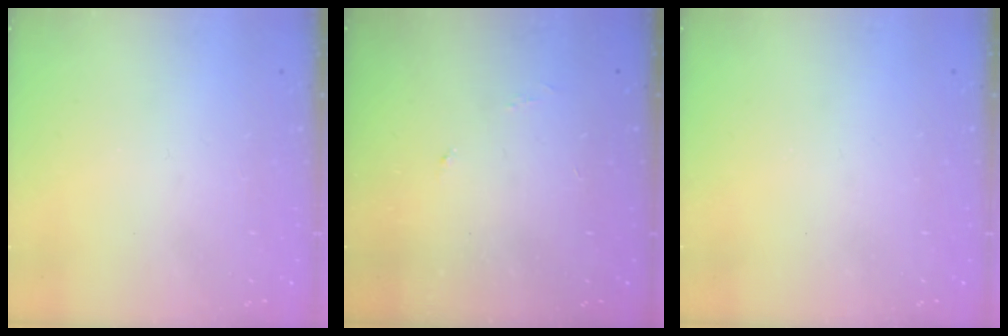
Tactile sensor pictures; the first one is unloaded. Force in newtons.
{"total": 3.1, "press": 3.1, "slide": 0.5}
{"total": 0.0}